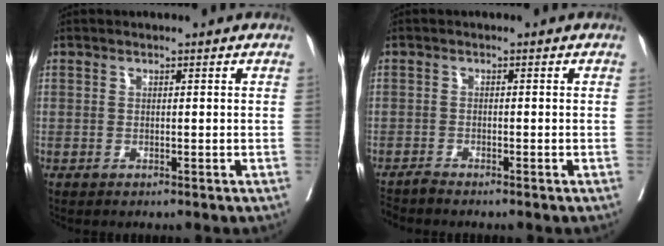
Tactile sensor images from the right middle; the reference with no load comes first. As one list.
[{"total": 1.5, "force": [-1.5, -0.4, 0.0], "torque": [-0.001, -0.006, -0.030]}]